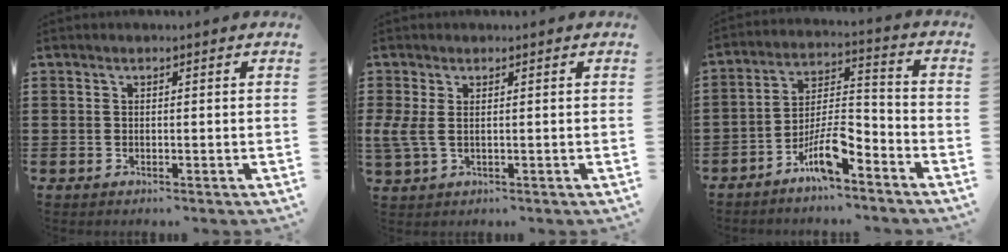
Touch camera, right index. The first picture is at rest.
{"total": 2.7, "force": [0.2, 1.1, 2.4], "torque": [-0.073, -0.006, -0.003]}
{"total": 8.2, "force": [-5.9, 2.0, 5.3], "torque": [-0.110, 0.002, -0.113]}